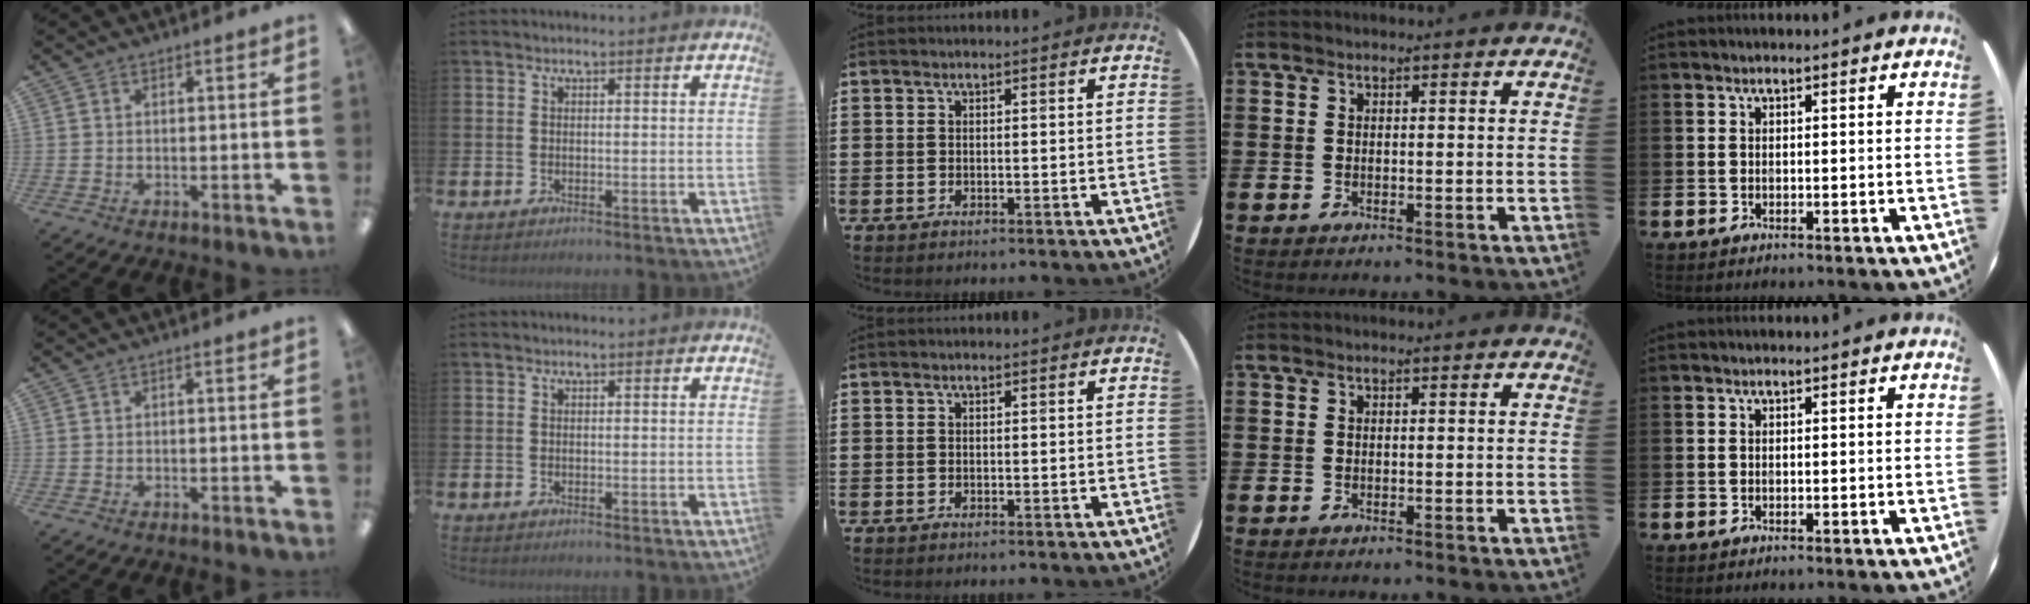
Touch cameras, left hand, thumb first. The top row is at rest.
{}